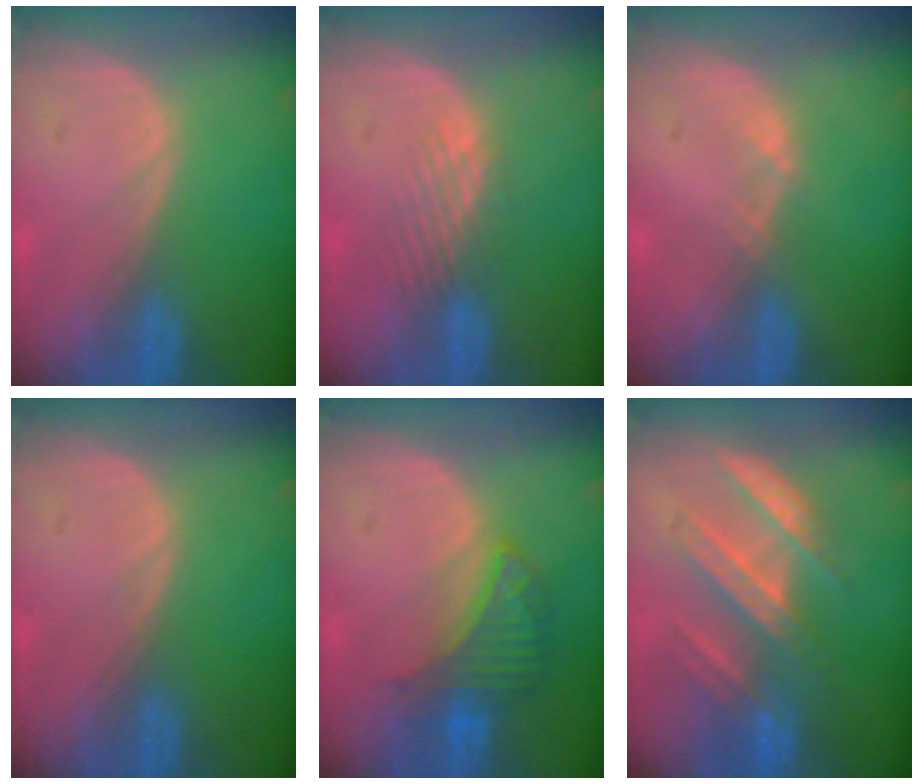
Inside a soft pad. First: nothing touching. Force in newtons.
{"total": 3.1, "press": 2.5, "slide": 1.8}
{"total": 0.8, "press": 0.8, "slide": 0.1}
{"total": 0.0}
{"total": 6.6, "press": 6.1, "slide": 2.5}
{"total": 7.4, "press": 7.3, "slide": 1.1}